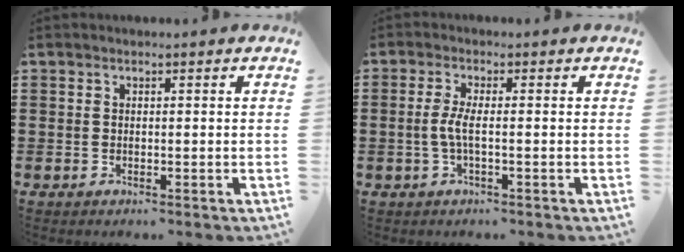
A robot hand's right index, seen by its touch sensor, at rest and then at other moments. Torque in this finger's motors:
{"motor_torque": [2.14, 0.00, 0.04, 0.00]}